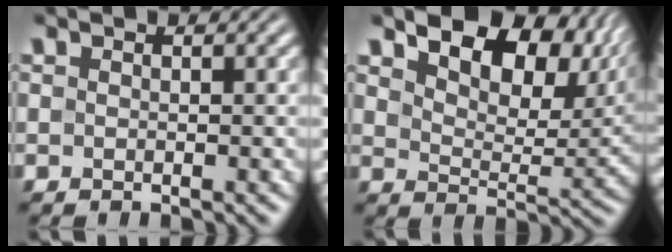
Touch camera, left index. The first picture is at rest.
{"total": 10.2, "force": [6.0, 5.5, 6.1], "torque": [-0.097, -0.001, 0.096]}